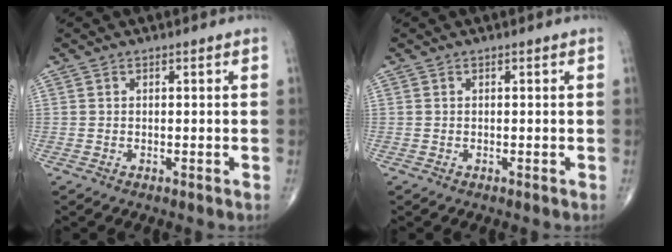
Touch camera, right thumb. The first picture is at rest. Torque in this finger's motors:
{"motor_torque": [-0.02, -0.20, 0.22, -0.09, -0.03]}